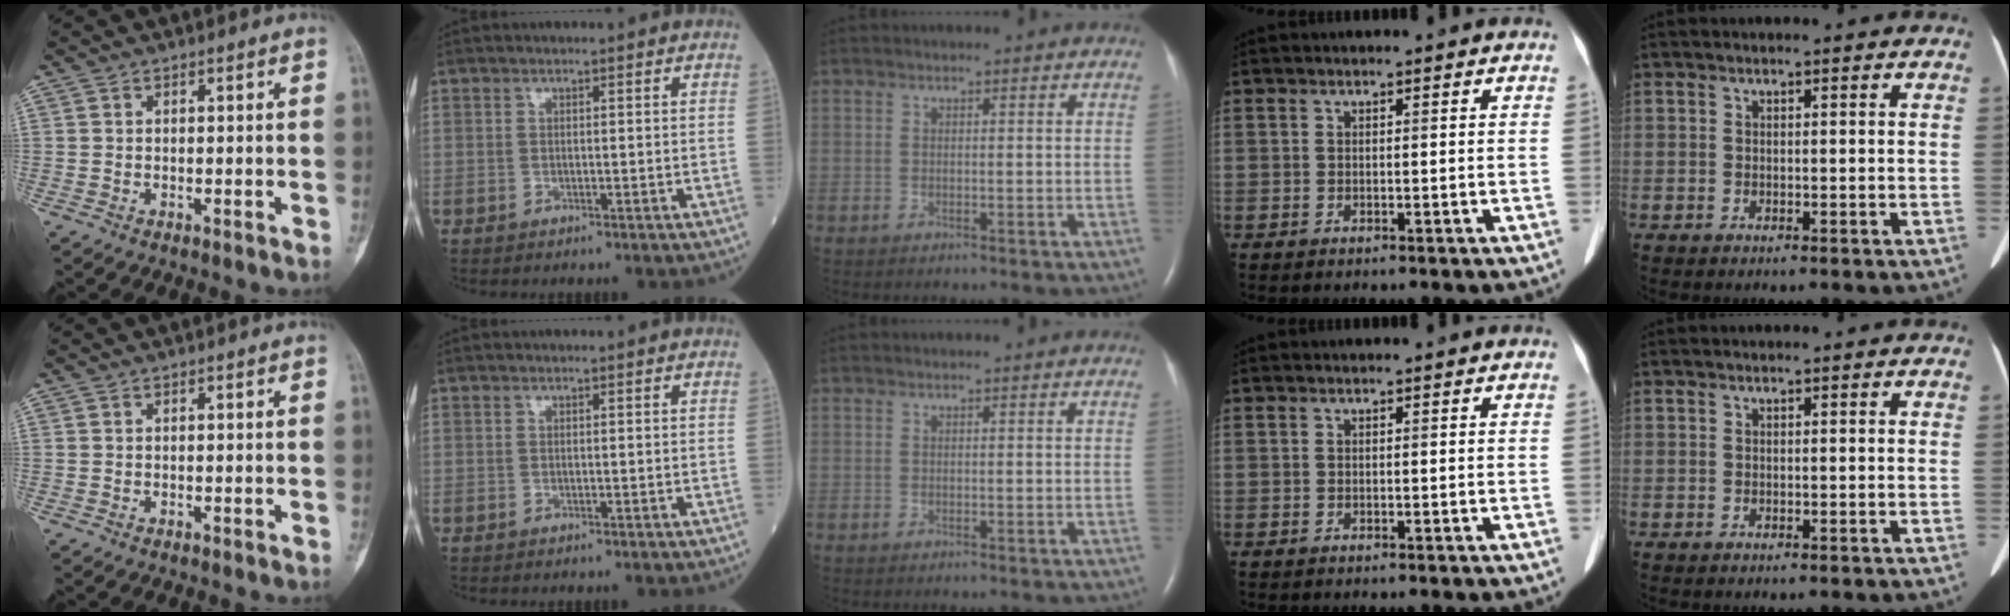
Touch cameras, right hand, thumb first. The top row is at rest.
{}